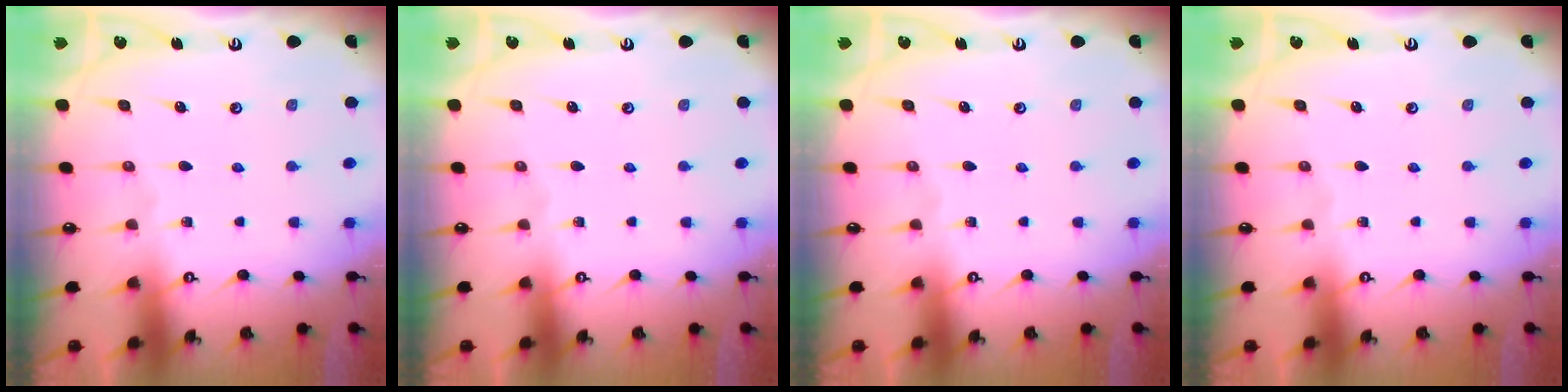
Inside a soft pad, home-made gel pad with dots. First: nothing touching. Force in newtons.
{"total": 0.0}
{"total": 0.0}
{"total": 0.0}